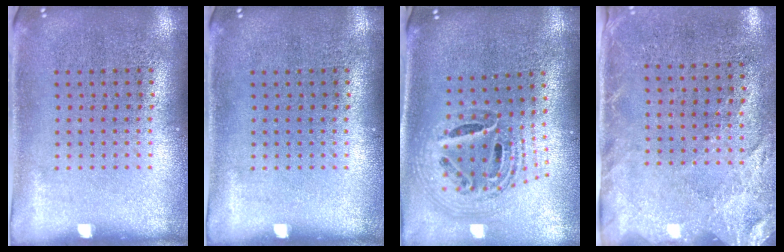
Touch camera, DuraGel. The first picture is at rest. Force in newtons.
{"total": 0.0}
{"total": 1.5, "press": 1.3, "slide": 0.8}
{"total": 2.6, "press": 2.1, "slide": 1.6}